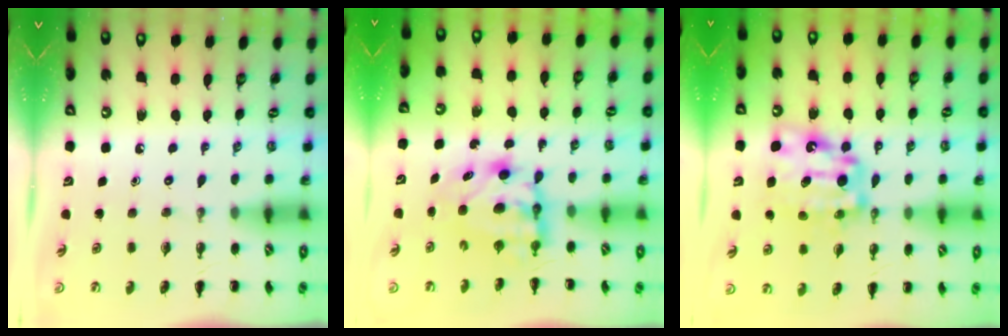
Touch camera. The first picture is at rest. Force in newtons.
{"total": 6.5, "press": 6.4, "slide": 1.3}
{"total": 15.5, "press": 15.4, "slide": 1.7}